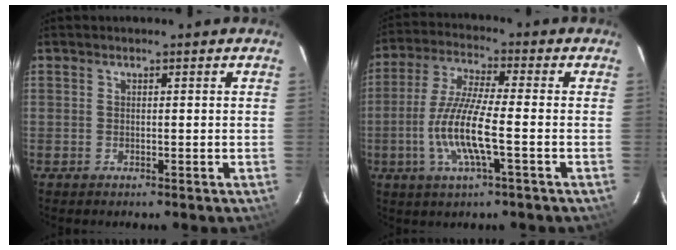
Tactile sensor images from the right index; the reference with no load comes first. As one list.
[{"total": 11.2, "force": [-3.1, 1.3, 10.7], "torque": [-0.225, -0.005, -0.063]}]